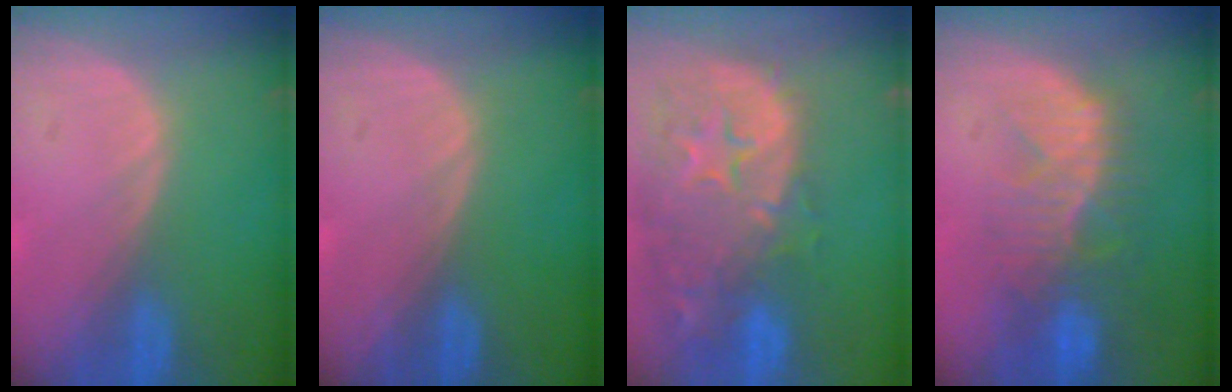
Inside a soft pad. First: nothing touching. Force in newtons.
{"total": 0.0}
{"total": 14.9, "press": 12.0, "slide": 8.9}
{"total": 10.3, "press": 8.8, "slide": 5.4}